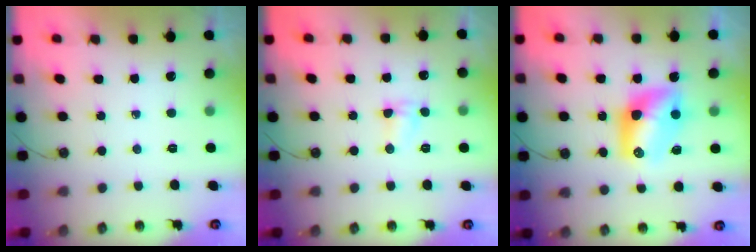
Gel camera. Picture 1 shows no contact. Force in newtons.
{"total": 3.6, "press": 3.5, "slide": 0.6}
{"total": 11.0, "press": 11.0, "slide": 0.8}